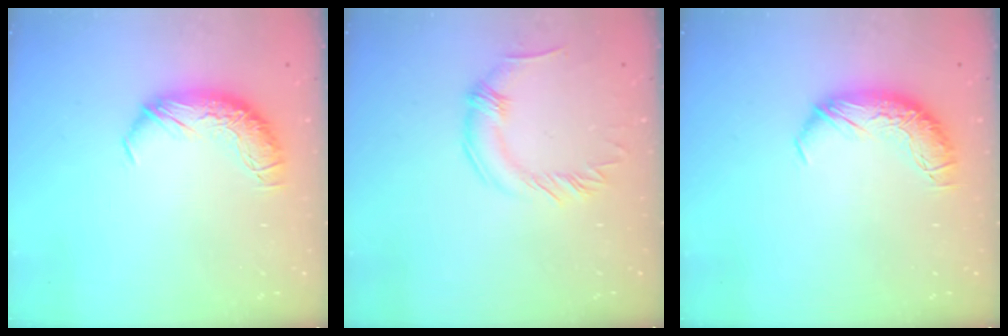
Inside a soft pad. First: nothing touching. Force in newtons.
{"total": 0.0}
{"total": 0.0}